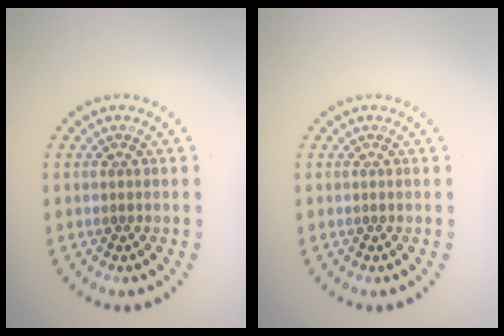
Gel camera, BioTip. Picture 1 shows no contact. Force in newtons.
{"total": 0.0}